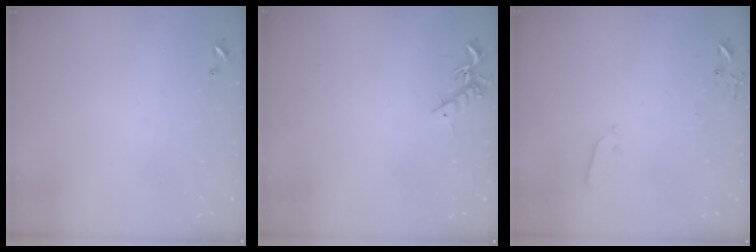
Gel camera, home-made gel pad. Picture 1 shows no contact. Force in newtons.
{"total": 7.6, "press": 7.5, "slide": 0.8}
{"total": 3.8, "press": 3.8, "slide": 0.1}